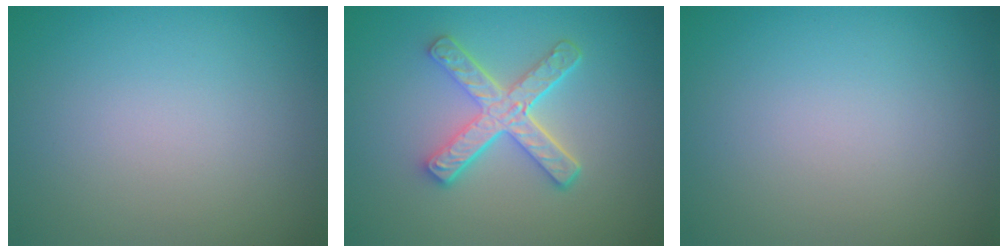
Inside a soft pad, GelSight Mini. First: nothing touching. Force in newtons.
{"total": 4.9, "press": 3.6, "slide": 3.3}
{"total": 0.0}